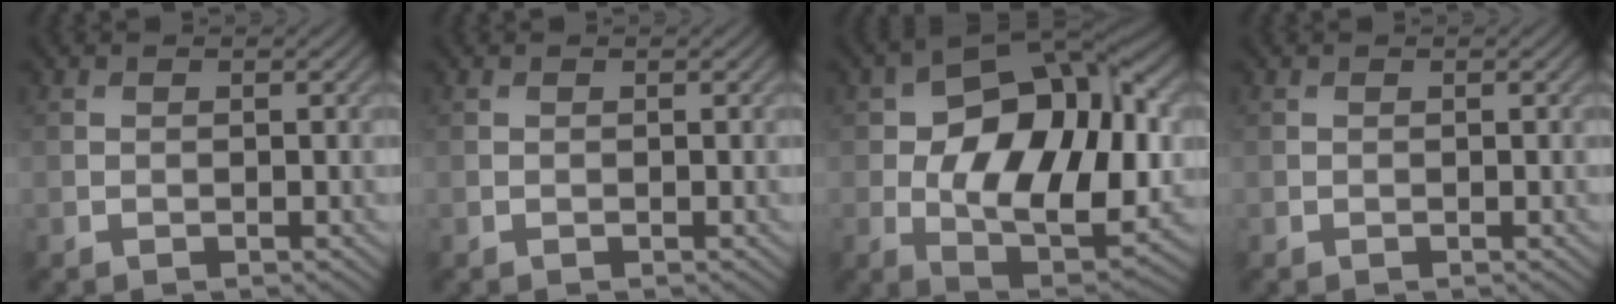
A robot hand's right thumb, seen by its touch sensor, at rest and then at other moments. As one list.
[{"total": 0.0}, {"total": 15.7, "force": [0.9, 9.1, 12.8], "torque": [-0.202, 0.001, 0.016]}, {"total": 0.0}]